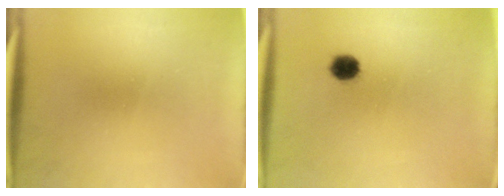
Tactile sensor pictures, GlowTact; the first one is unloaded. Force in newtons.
{"total": 3.7}